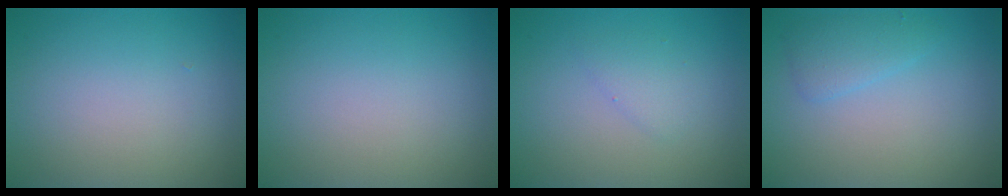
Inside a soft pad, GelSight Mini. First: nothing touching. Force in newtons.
{"total": 0.0}
{"total": 1.4, "press": 1.4, "slide": 0.1}
{"total": 1.9, "press": 1.9, "slide": 0.2}